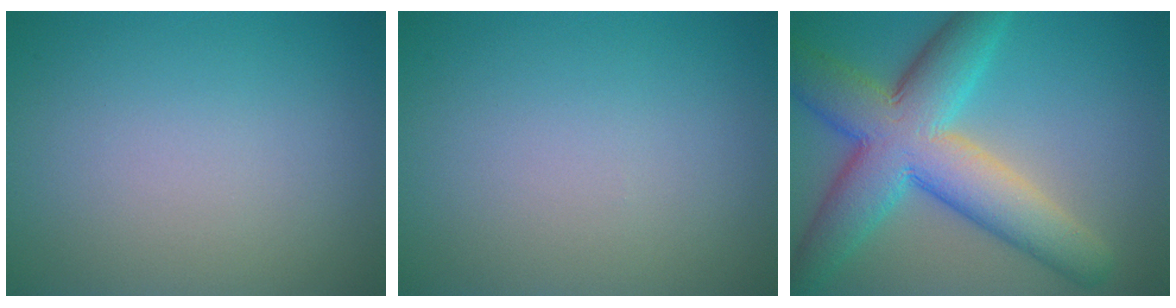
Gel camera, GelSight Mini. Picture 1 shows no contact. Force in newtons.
{"total": 0.0}
{"total": 10.6, "press": 10.6, "slide": 0.3}